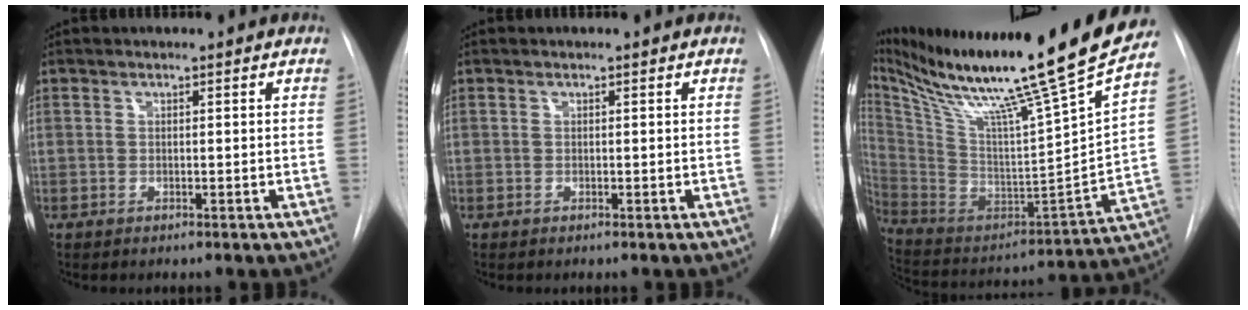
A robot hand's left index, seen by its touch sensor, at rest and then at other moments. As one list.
[{"total": 0.0}, {"total": 31.9, "force": [24.9, -1.4, 20.0], "torque": [-0.357, -0.081, 0.384]}]